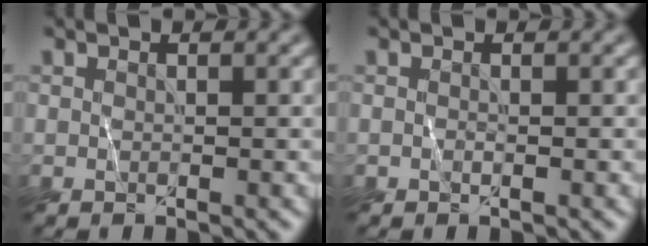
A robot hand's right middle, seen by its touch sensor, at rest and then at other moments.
{"total": 0.0}